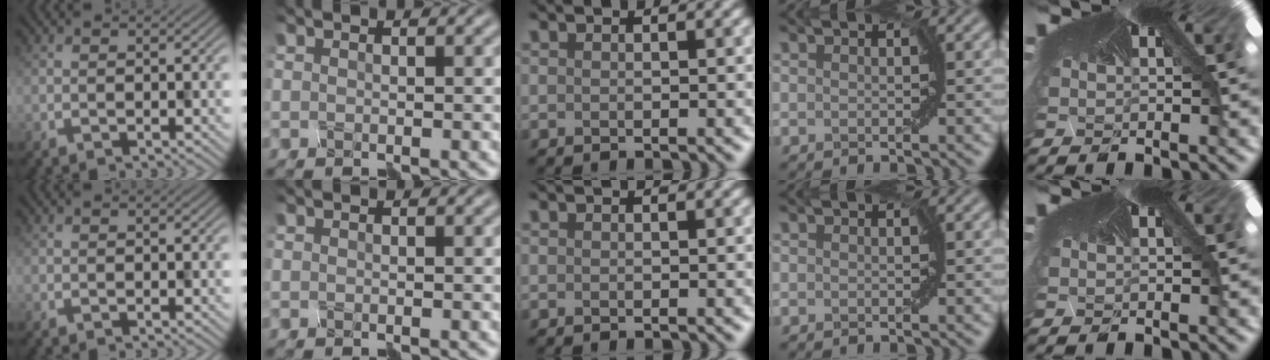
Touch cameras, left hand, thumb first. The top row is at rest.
{}